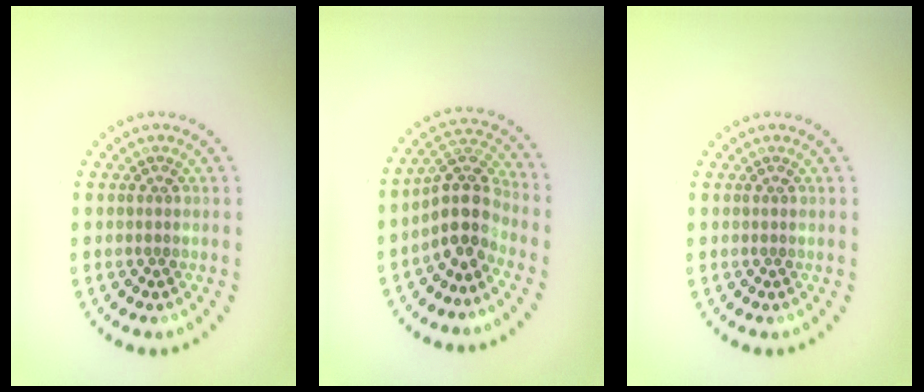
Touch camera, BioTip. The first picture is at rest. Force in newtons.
{"total": 4.1, "press": 3.2, "slide": 2.5}
{"total": 0.0}